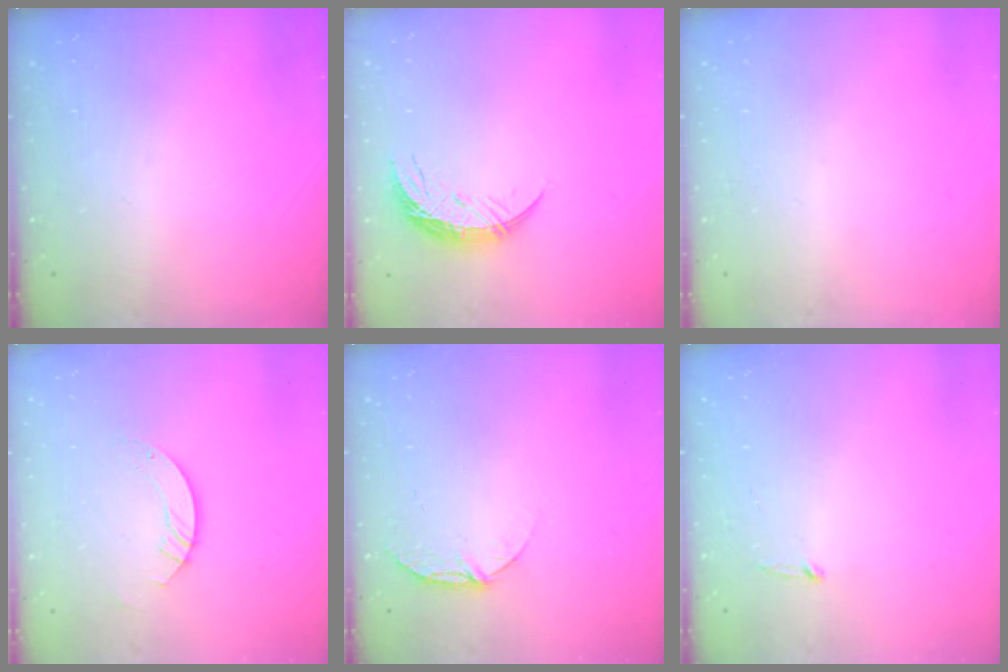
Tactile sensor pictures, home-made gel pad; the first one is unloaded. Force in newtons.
{"total": 8.2, "press": 8.2, "slide": 0.8}
{"total": 0.0}
{"total": 3.8, "press": 3.7, "slide": 0.4}
{"total": 5.6, "press": 5.6, "slide": 0.6}
{"total": 2.5, "press": 2.5, "slide": 0.2}